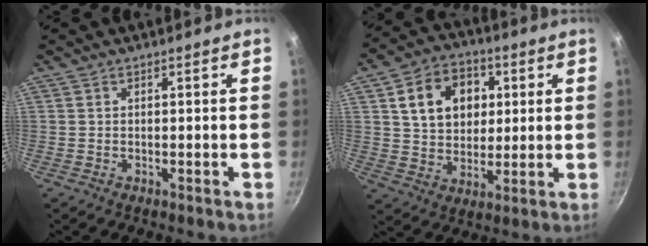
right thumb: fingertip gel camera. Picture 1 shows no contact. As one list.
[{"total": 13.8, "force": [3.7, 10.7, 7.9], "torque": [-0.101, 0.004, 0.060]}]